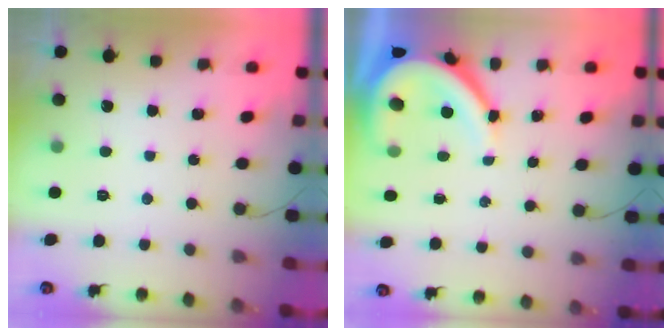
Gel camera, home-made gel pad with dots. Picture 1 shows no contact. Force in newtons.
{"total": 9.7, "press": 9.6, "slide": 1.0}